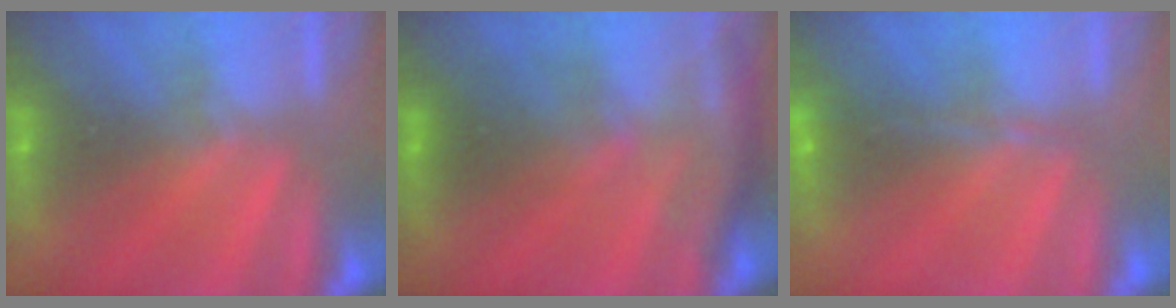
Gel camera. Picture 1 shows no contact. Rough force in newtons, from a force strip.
{"total": 2.8}
{"total": 1.7}